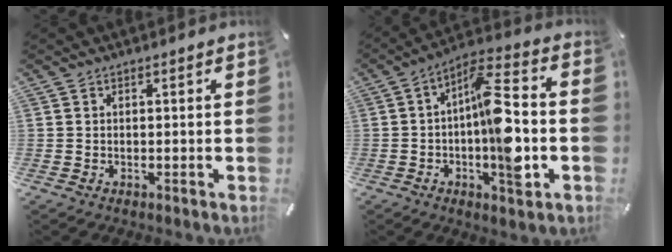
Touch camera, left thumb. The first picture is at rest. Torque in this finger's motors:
{"motor_torque": [1.83, 3.18, 0.80, 0.38, 0.62]}